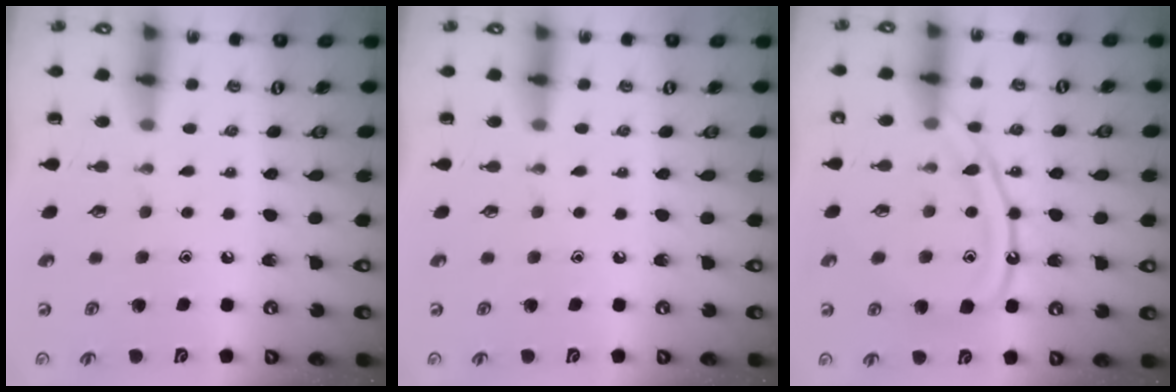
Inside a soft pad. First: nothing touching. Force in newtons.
{"total": 0.0}
{"total": 12.0, "press": 11.9, "slide": 1.3}